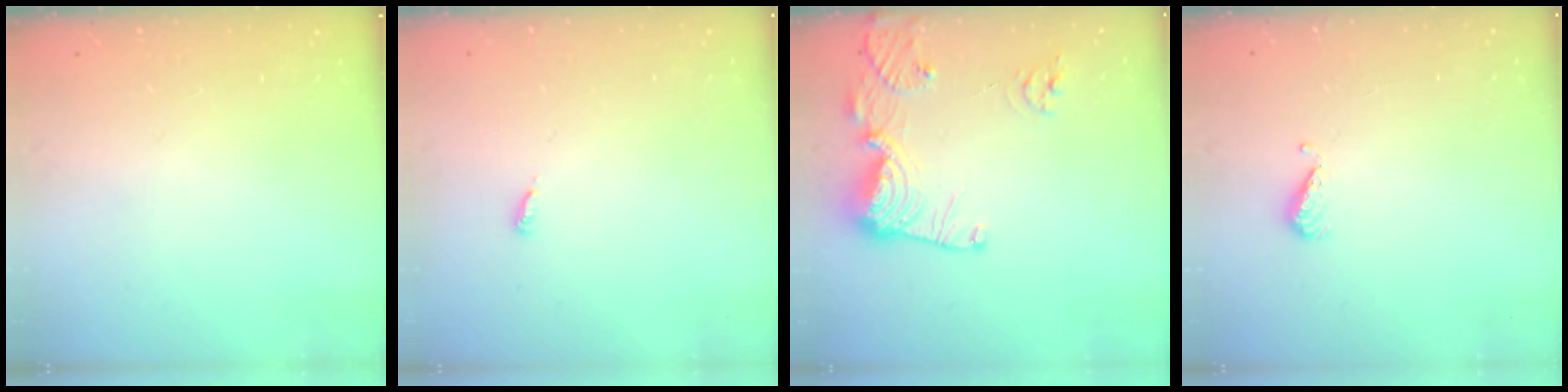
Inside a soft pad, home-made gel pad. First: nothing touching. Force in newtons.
{"total": 2.9, "press": 2.9, "slide": 0.2}
{"total": 15.3, "press": 15.2, "slide": 1.7}
{"total": 4.8, "press": 4.7, "slide": 0.9}